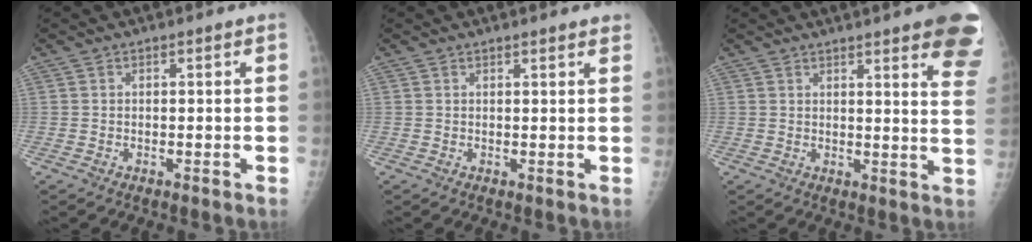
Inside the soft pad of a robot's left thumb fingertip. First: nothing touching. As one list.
[{"total": 2.1, "force": [2.0, 0.3, 0.8], "torque": [-0.003, -0.004, 0.020]}, {"total": 15.4, "force": [9.9, 2.7, 11.4], "torque": [-0.118, -0.039, 0.099]}]